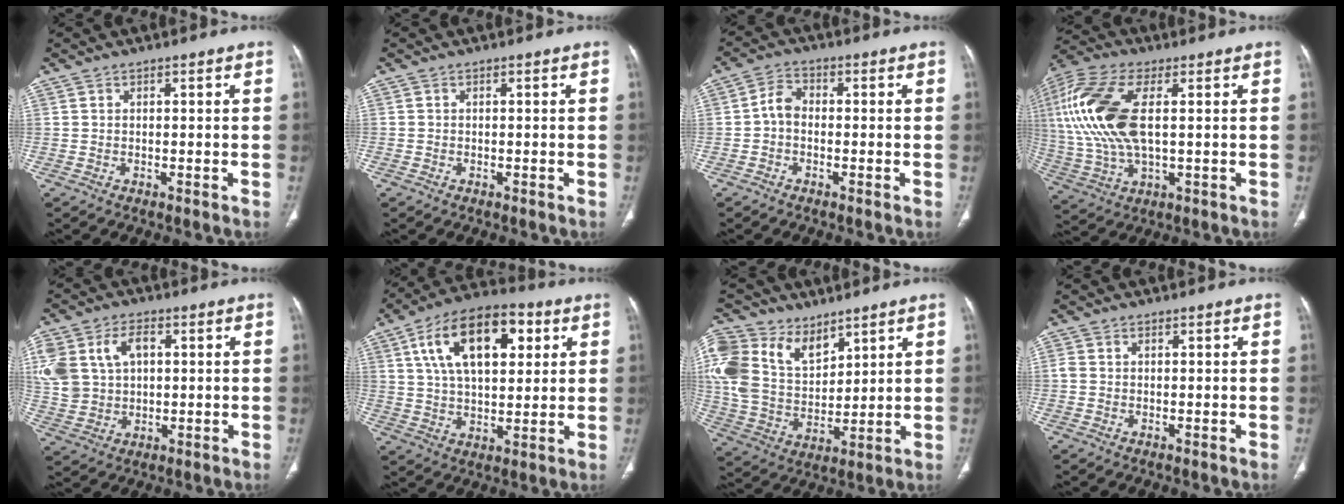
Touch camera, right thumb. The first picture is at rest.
{"total": 0.0}
{"total": 3.9, "force": [-0.7, 2.7, 2.6], "torque": [-0.042, 0.014, -0.023]}
{"total": 18.9, "force": [3.1, 9.0, 16.4], "torque": [-0.377, 0.003, 0.057]}
{"total": 16.9, "force": [4.1, 12.5, 10.6], "torque": [-0.247, 0.021, 0.089]}
{"total": 19.0, "force": [6.6, 10.0, 14.8], "torque": [-0.221, 0.002, 0.106]}
{"total": 19.7, "force": [10.0, 12.9, 11.0], "torque": [-0.237, -0.014, 0.200]}
{"total": 1.4, "force": [0.2, 1.1, 0.7], "torque": [-0.017, 0.005, 0.007]}